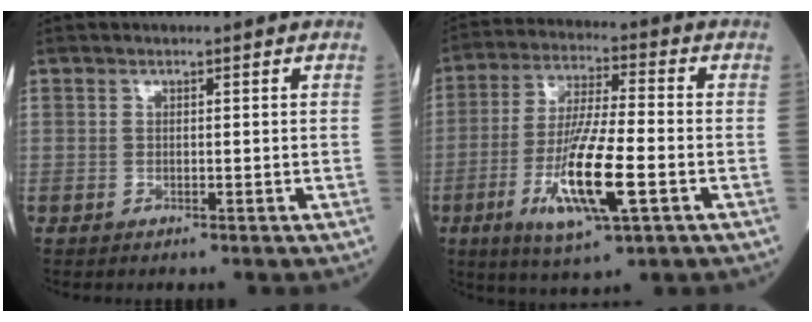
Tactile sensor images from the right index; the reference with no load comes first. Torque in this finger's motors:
{"motor_torque": [1.73, -0.41, 1.06, 0.21]}